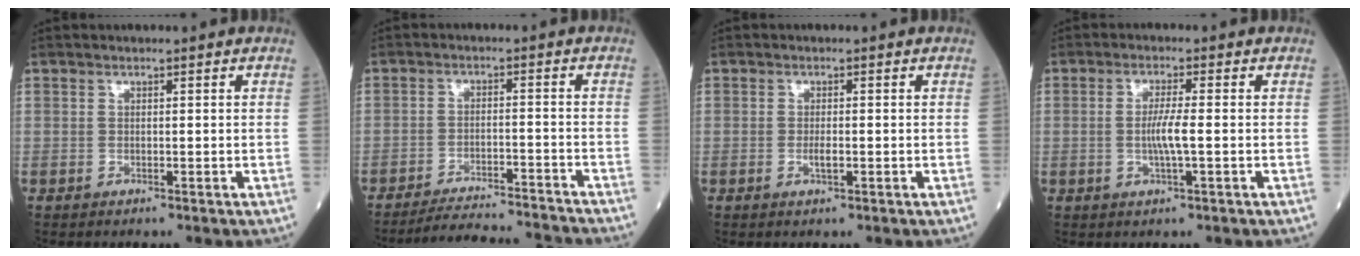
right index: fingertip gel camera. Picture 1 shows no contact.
{"total": 12.5, "force": [-12.2, -0.3, 2.9], "torque": [-0.037, -0.006, -0.177]}
{"total": 1.6, "force": [-0.4, 0.3, 1.5], "torque": [-0.031, -0.002, -0.008]}
{"total": 4.0, "force": [-0.4, 0.0, 3.9], "torque": [-0.079, -0.005, -0.010]}